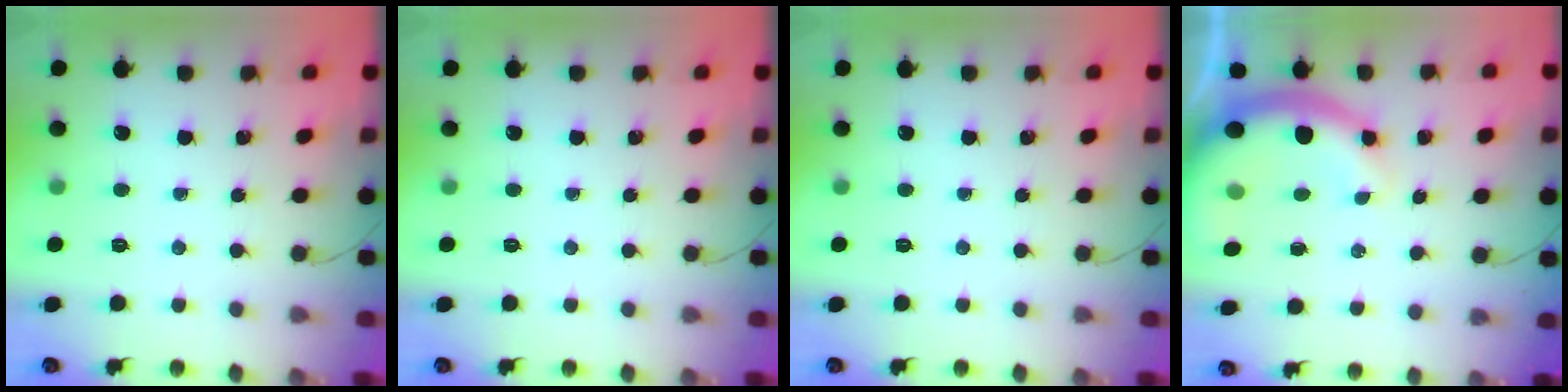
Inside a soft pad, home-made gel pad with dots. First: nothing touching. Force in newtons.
{"total": 0.0}
{"total": 0.0}
{"total": 11.7, "press": 11.4, "slide": 2.6}